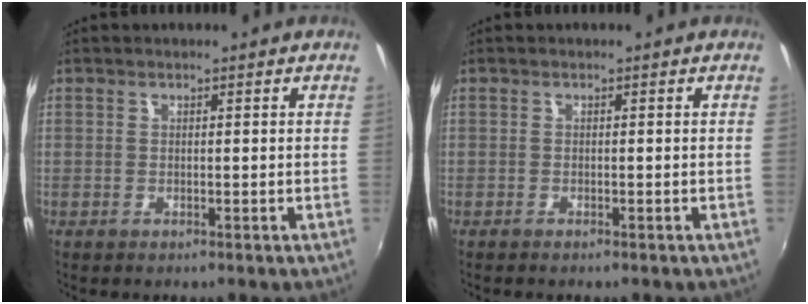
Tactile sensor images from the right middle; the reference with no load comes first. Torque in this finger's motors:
{"motor_torque": [-0.27, -0.10, 0.06, 0.00]}